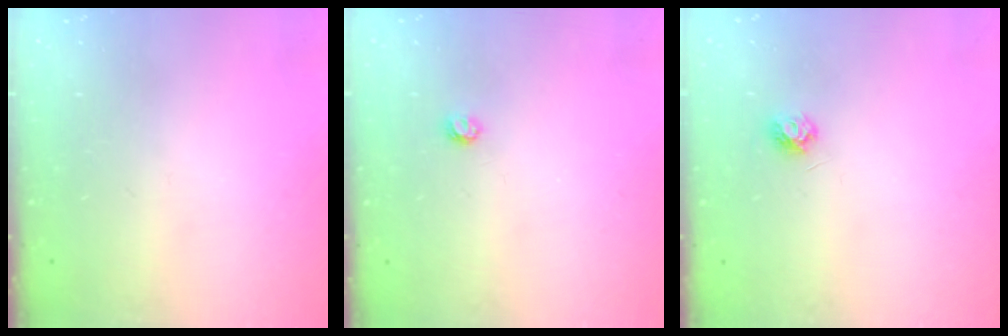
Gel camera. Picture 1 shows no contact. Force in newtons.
{"total": 3.0, "press": 3.0, "slide": 0.4}
{"total": 3.9, "press": 3.8, "slide": 0.7}